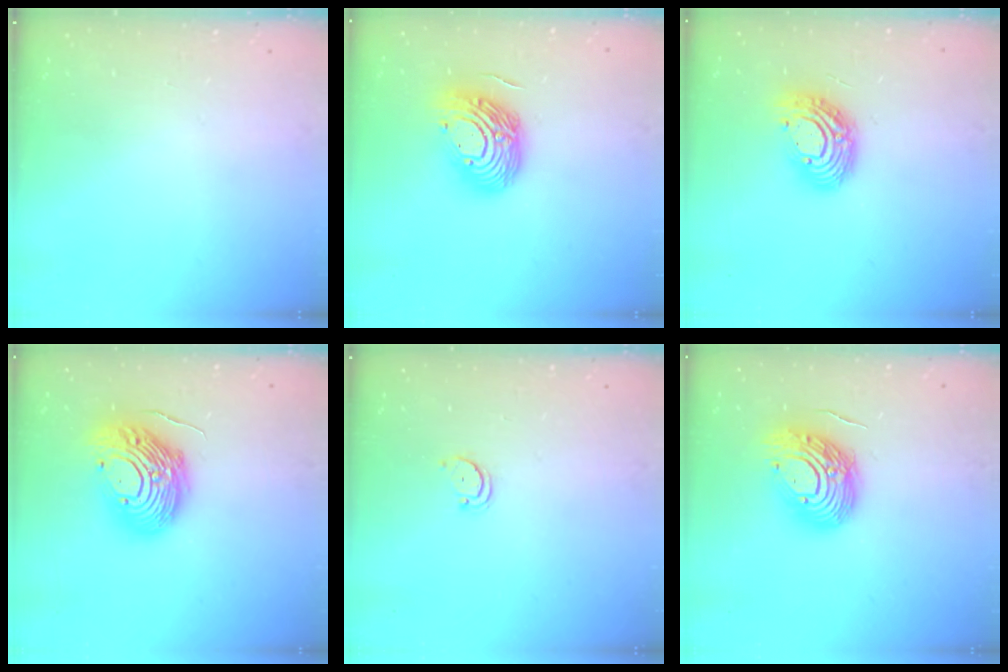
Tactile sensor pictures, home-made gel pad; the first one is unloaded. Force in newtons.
{"total": 16.1, "press": 16.0, "slide": 1.8}
{"total": 12.3, "press": 12.3, "slide": 1.0}
{"total": 16.8, "press": 16.7, "slide": 1.9}
{"total": 2.3, "press": 2.3, "slide": 0.2}
{"total": 14.4, "press": 14.2, "slide": 2.0}